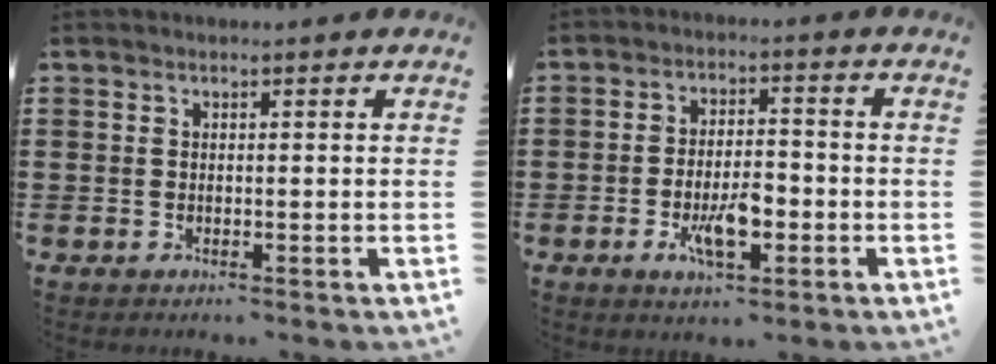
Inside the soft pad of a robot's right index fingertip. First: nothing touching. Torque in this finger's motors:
{"motor_torque": [1.10, 1.04, 0.56, 0.09]}